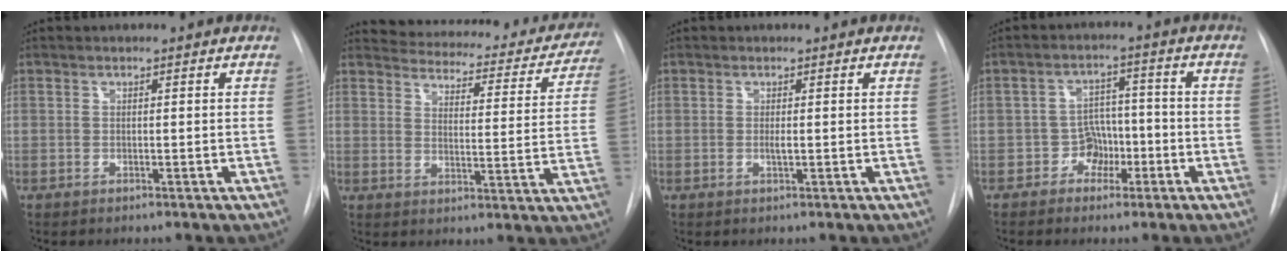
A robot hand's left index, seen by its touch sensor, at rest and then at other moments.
{"total": 19.7, "force": [18.0, 5.9, 5.3], "torque": [-0.061, -0.042, 0.205]}
{"total": 1.0, "force": [-0.8, 0.1, 0.5], "torque": [-0.012, -0.009, -0.011]}
{"total": 4.9, "force": [-2.9, 3.7, 1.3], "torque": [-0.012, 0.010, -0.045]}